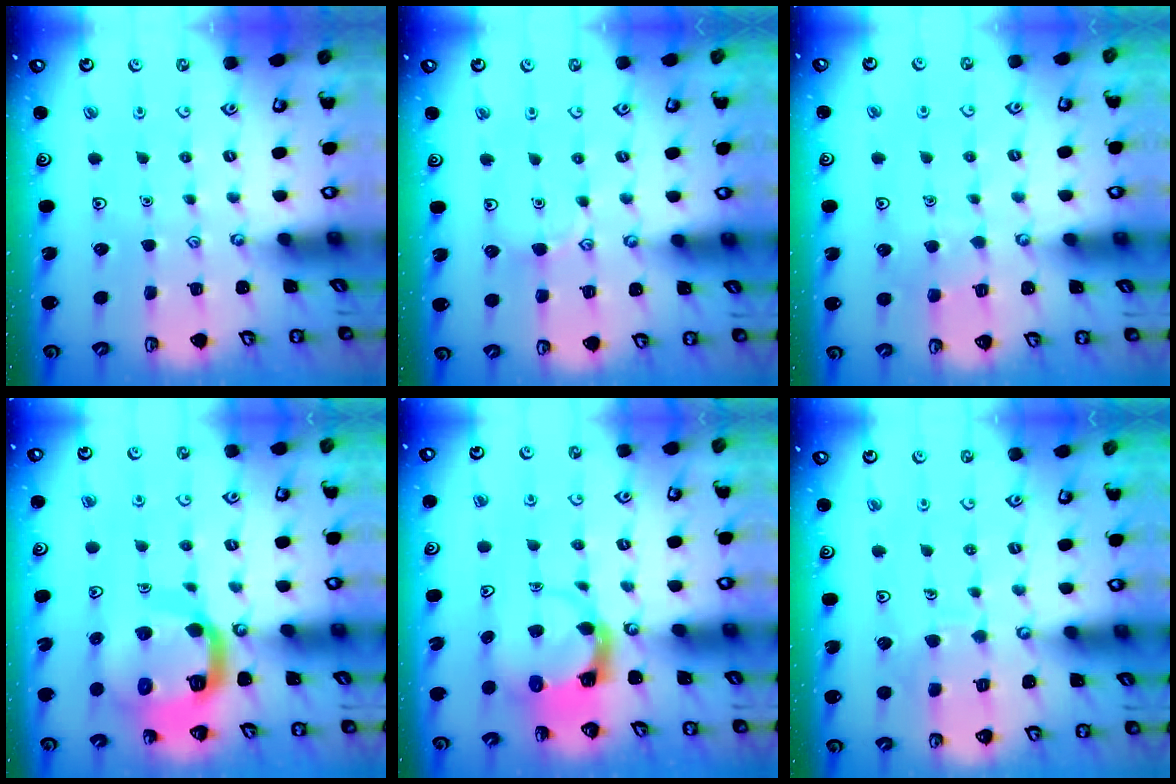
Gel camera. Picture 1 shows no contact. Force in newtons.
{"total": 4.2, "press": 4.2, "slide": 0.4}
{"total": 4.2, "press": 4.2, "slide": 0.3}
{"total": 15.5, "press": 15.4, "slide": 1.7}
{"total": 4.0, "press": 4.0, "slide": 0.5}
{"total": 6.2, "press": 6.1, "slide": 0.6}